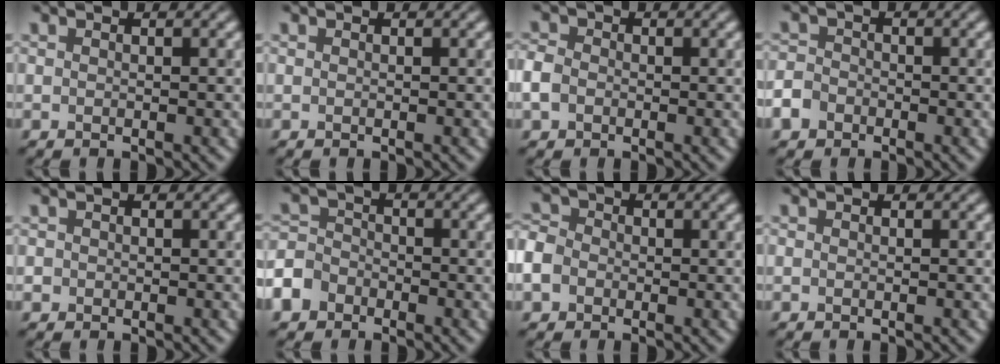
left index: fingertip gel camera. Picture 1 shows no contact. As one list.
[{"total": 0.0}, {"total": 2.2, "force": [-0.7, 1.8, 1.1], "torque": [-0.021, 0.001, -0.023]}, {"total": 2.7, "force": [-1.5, 2.1, 0.9], "torque": [-0.013, -0.005, -0.036]}, {"total": 0.8, "force": [-0.2, 0.8, 0.1], "torque": [0.003, -0.005, -0.007]}, {"total": 5.1, "force": [-3.1, 3.8, 1.5], "torque": [-0.020, -0.008, -0.066]}, {"total": 5.4, "force": [-1.7, 4.5, 2.4], "torque": [-0.059, 0.003, -0.053]}, {"total": 0.0}]